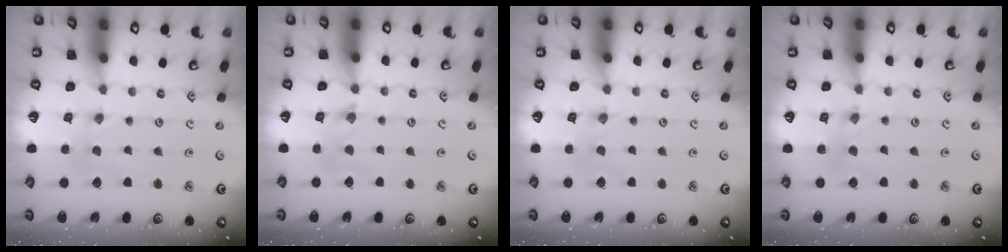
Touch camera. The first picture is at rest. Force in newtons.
{"total": 1.7, "press": 1.7, "slide": 0.2}
{"total": 0.0}
{"total": 1.5, "press": 1.5, "slide": 0.3}